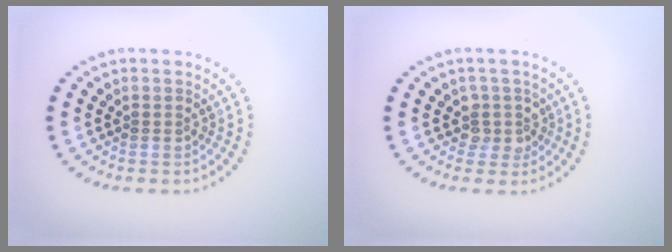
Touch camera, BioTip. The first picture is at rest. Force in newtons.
{"total": 2.0, "press": 1.6, "slide": 1.2}